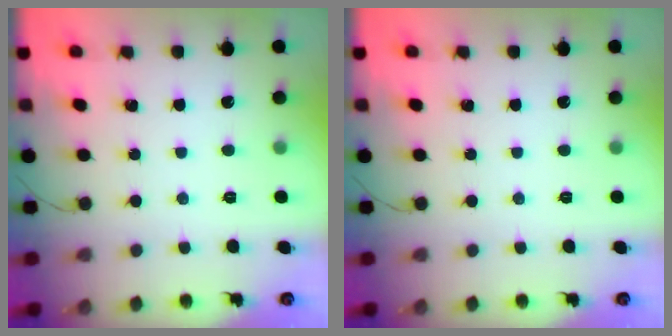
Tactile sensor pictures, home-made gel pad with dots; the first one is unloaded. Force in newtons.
{"total": 0.0}